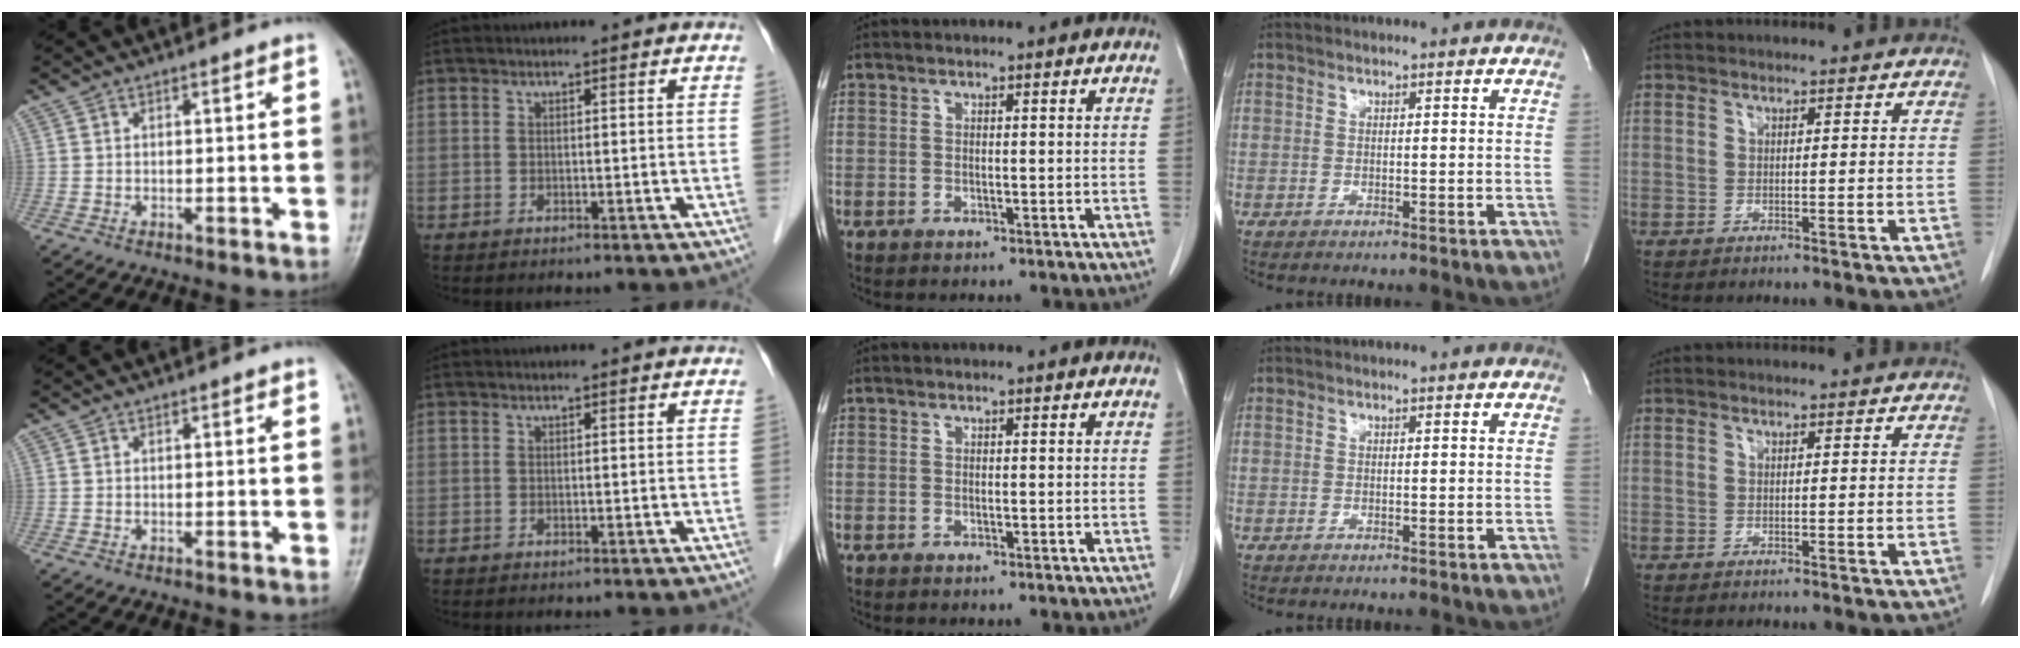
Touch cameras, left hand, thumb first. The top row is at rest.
{}